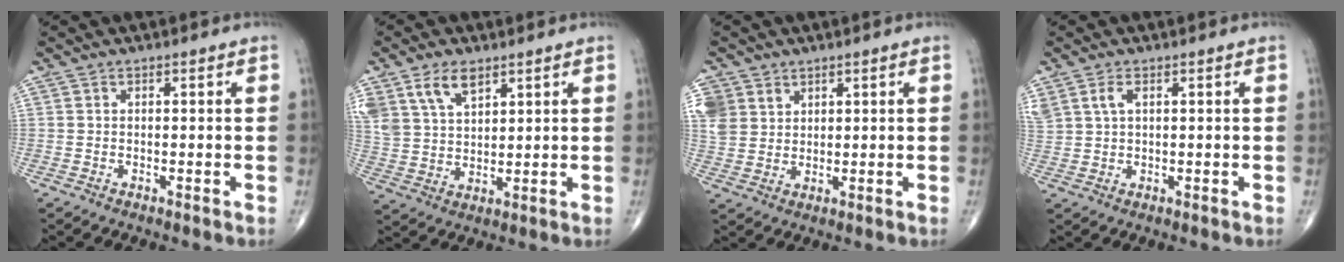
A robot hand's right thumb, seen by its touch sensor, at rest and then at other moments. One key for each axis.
{"total": 9.4, "fx": 5.6, "fy": 5.3, "fz": 5.4, "tx": -0.099, "ty": -0.016, "tz": 0.118}
{"total": 9.7, "fx": 4.4, "fy": 7.9, "fz": 3.4, "tx": -0.078, "ty": -0.004, "tz": 0.099}
{"total": 4.3, "fx": 1.8, "fy": 2.4, "fz": 3.1, "tx": -0.081, "ty": 0.006, "tz": 0.043}